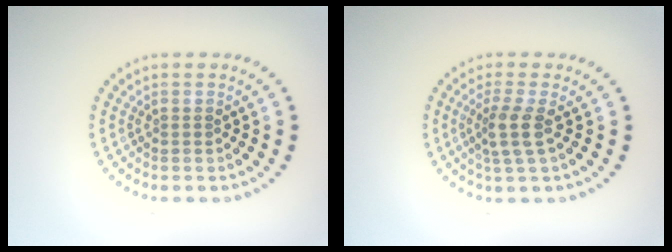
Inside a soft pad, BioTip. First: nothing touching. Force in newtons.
{"total": 2.5, "press": 2.0, "slide": 1.5}